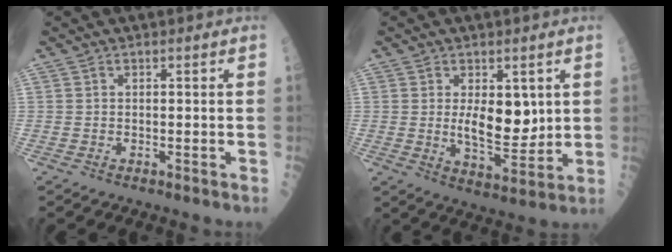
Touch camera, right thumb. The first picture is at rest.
{"total": 8.4, "force": [1.6, 4.1, 7.1], "torque": [-0.090, -0.023, 0.037]}